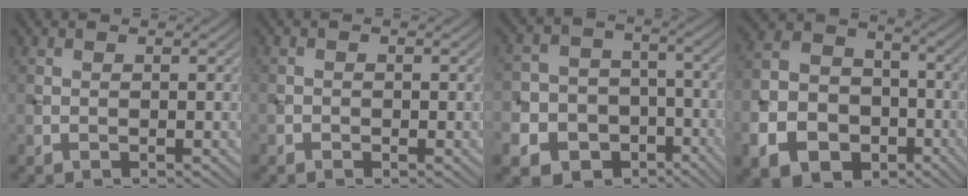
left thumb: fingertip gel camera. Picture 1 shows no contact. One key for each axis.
{"total": 0.7, "fx": -0.4, "fy": 0.5, "fz": 0.2, "tx": -0.002, "ty": -0.002, "tz": -0.008}
{"total": 13.8, "fx": -6.9, "fy": 11.4, "fz": 3.7, "tx": -0.120, "ty": -0.043, "tz": -0.122}
{"total": 13.0, "fx": -5.8, "fy": 9.6, "fz": 6.6, "tx": -0.161, "ty": -0.036, "tz": -0.111}